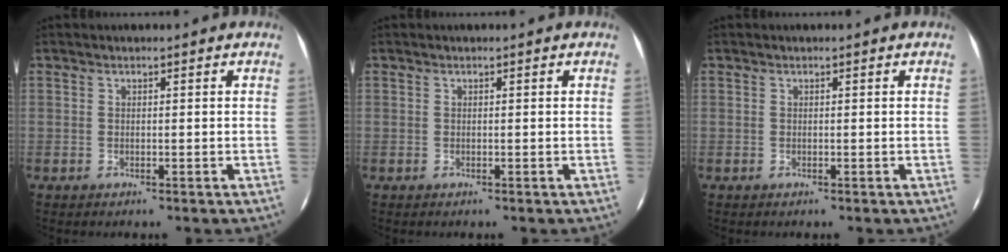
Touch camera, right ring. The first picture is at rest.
{"total": 0.0}
{"total": 0.0}